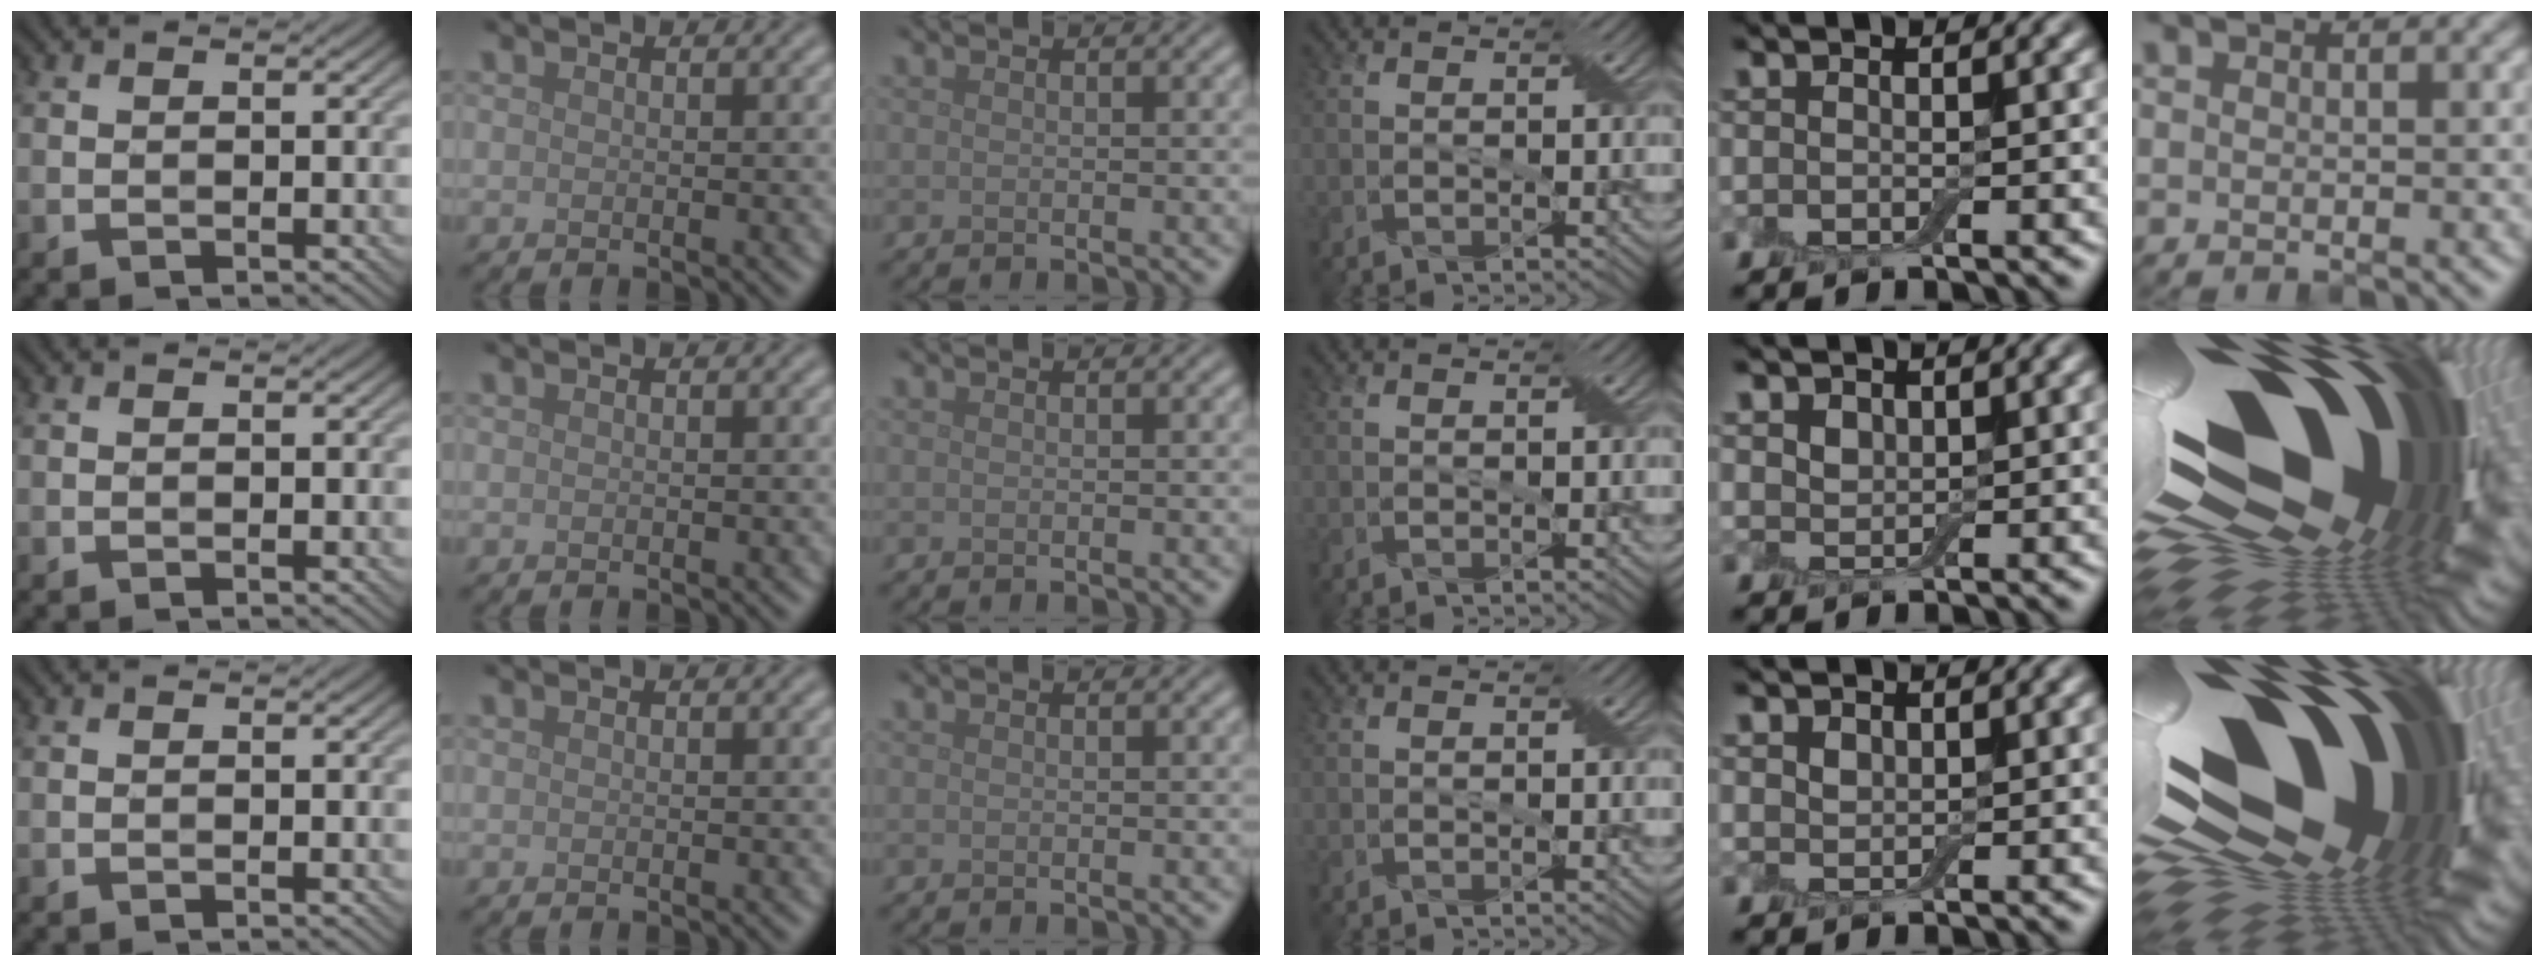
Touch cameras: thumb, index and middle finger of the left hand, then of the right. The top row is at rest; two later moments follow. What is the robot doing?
{"motion": "extract", "object": "drawer"}